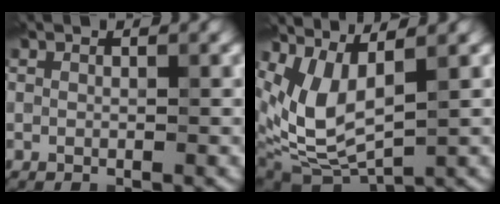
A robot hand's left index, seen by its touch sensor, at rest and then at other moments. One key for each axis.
{"total": 5.8, "fx": 2.2, "fy": 2.4, "fz": 4.8, "tx": -0.114, "ty": -0.017, "tz": 0.053}